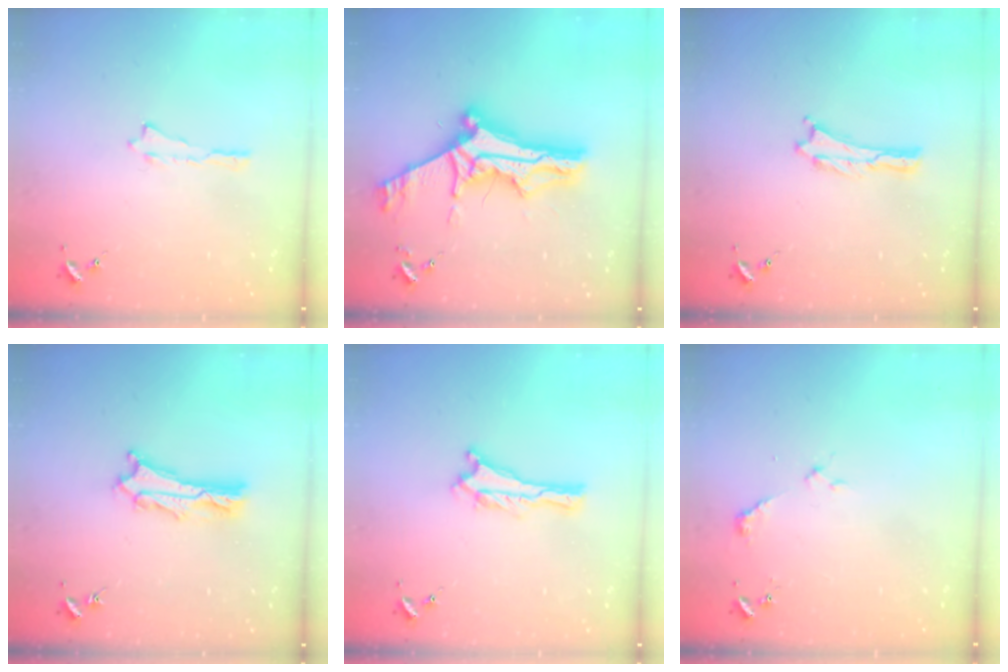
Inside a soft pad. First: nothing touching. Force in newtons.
{"total": 11.7, "press": 11.6, "slide": 1.2}
{"total": 0.0}
{"total": 3.3, "press": 3.2, "slide": 0.3}
{"total": 0.0}
{"total": 2.3, "press": 2.3, "slide": 0.1}